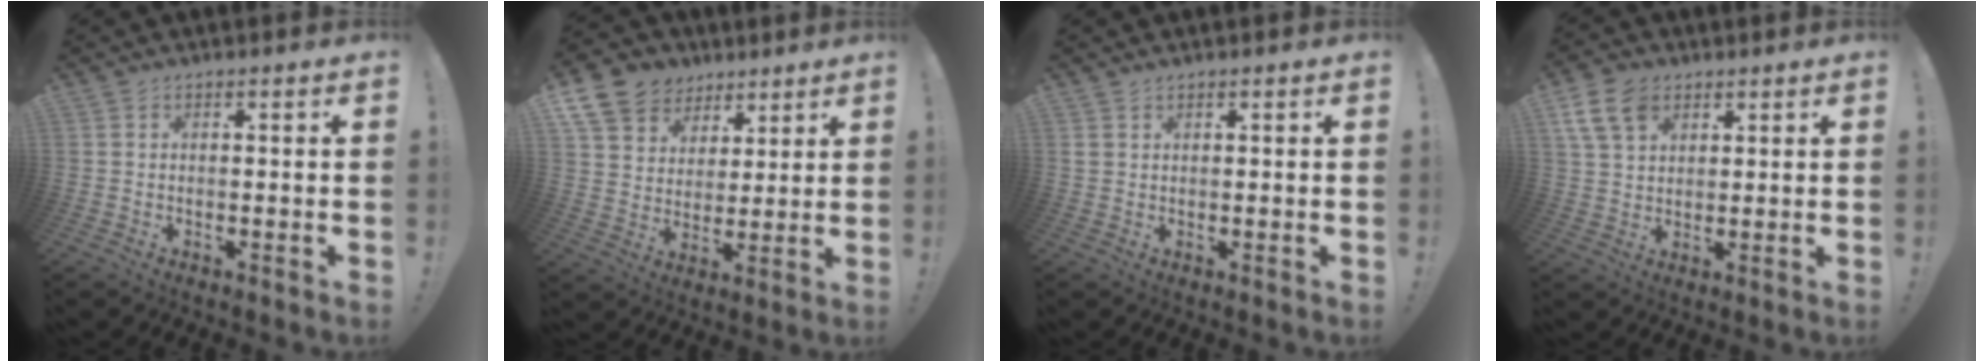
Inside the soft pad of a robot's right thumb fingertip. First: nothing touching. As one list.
[{"total": 12.1, "force": [7.1, 9.2, 3.4], "torque": [-0.056, -0.048, 0.142]}, {"total": 1.5, "force": [0.9, 1.0, 0.6], "torque": [-0.008, 0.000, 0.018]}, {"total": 10.0, "force": [5.2, 6.6, 5.5], "torque": [-0.104, -0.015, 0.102]}]